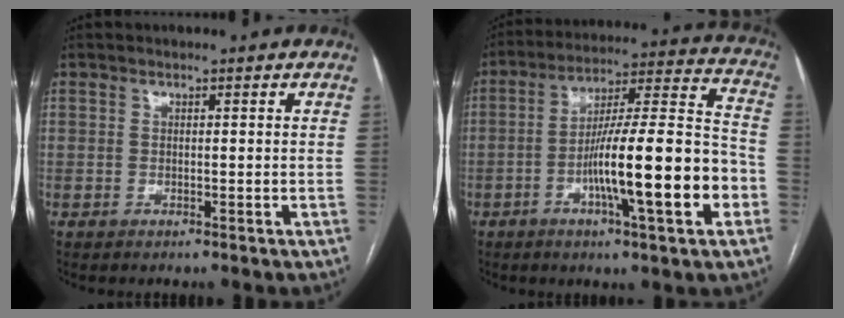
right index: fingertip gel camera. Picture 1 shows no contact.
{"total": 18.7, "force": [-5.8, 1.5, 17.7], "torque": [-0.281, 0.008, -0.089]}